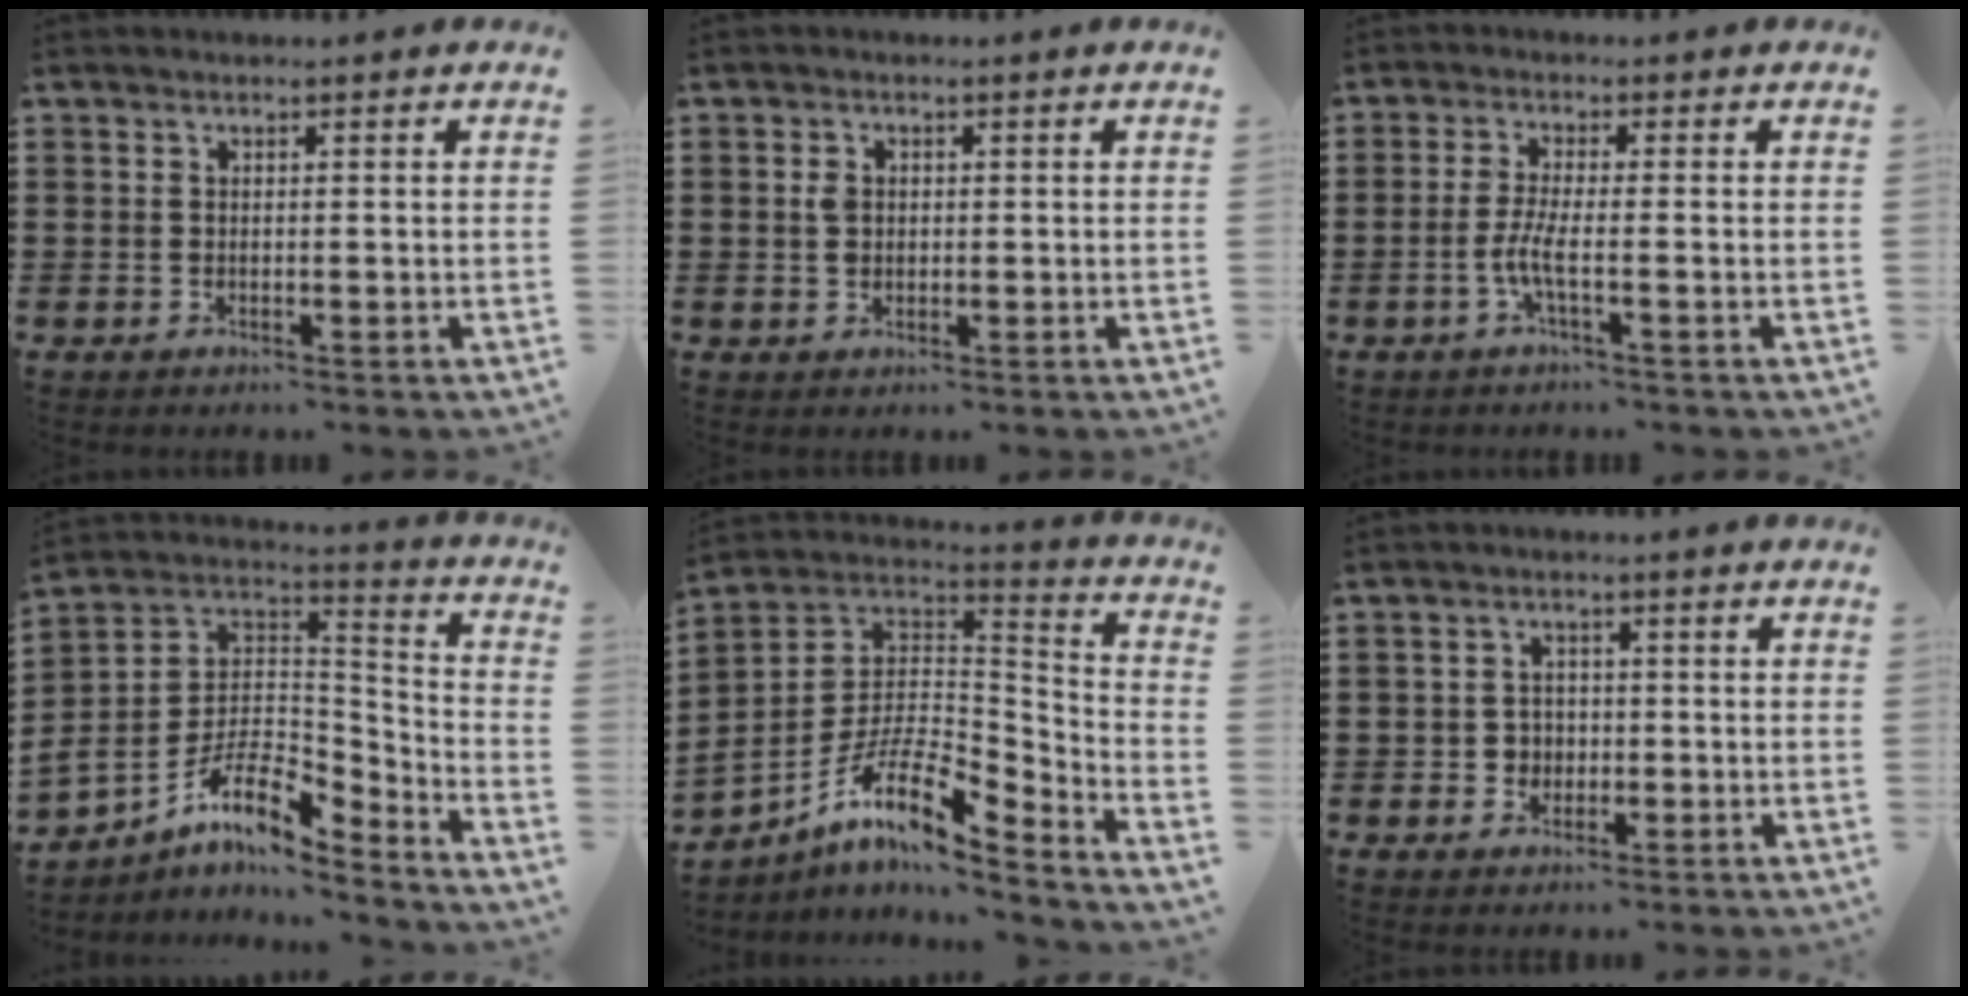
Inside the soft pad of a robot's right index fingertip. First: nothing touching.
{"total": 2.1, "force": [0.3, 1.5, 1.3], "torque": [-0.030, 0.008, 0.004]}
{"total": 4.0, "force": [-1.7, 0.2, 3.6], "torque": [-0.085, -0.011, -0.040]}
{"total": 9.0, "force": [-6.0, 3.6, 5.6], "torque": [-0.131, -0.008, -0.121]}
{"total": 11.5, "force": [-6.8, 3.3, 8.6], "torque": [-0.185, -0.009, -0.138]}
{"total": 2.8, "force": [-0.8, 2.6, 0.6], "torque": [-0.020, 0.005, -0.020]}